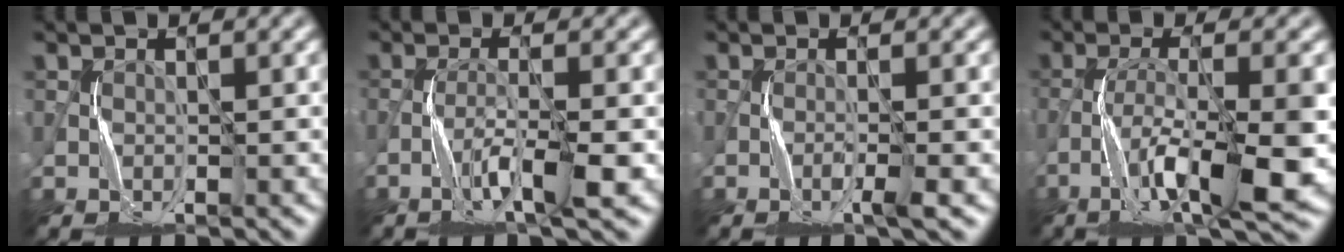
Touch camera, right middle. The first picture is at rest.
{"total": 3.9, "force": [-1.9, 0.2, 3.4], "torque": [-0.067, 0.007, -0.040]}
{"total": 1.9, "force": [-0.8, 0.1, 1.8], "torque": [-0.027, 0.009, -0.020]}
{"total": 8.7, "force": [-4.0, 1.6, 7.6], "torque": [-0.136, 0.001, -0.072]}